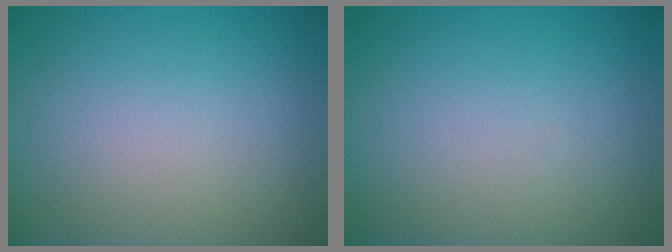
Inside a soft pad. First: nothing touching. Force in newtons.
{"total": 0.0}